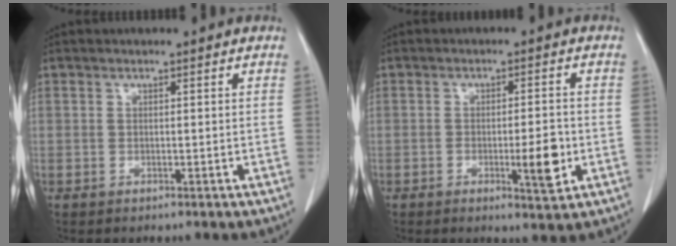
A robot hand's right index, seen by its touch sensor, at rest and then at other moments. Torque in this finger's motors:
{"motor_torque": [0.45, -0.12, 0.14, 0.06]}